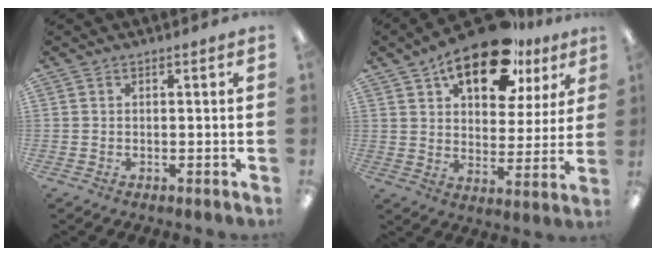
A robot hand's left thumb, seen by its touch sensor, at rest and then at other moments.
{"total": 18.5, "force": [12.4, 8.6, 10.6], "torque": [-0.163, -0.061, 0.209]}